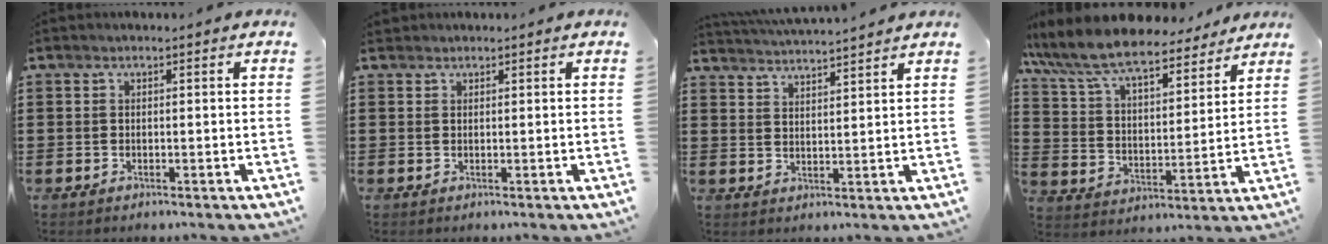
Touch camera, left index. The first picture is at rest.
{"total": 0.6, "force": [0.6, 0.3, 0.0], "torque": [-0.002, 0.001, 0.012]}
{"total": 3.4, "force": [3.3, -0.5, 0.3], "torque": [-0.019, -0.021, 0.056]}
{"total": 9.4, "force": [8.4, 1.6, 3.8], "torque": [-0.110, -0.044, 0.146]}